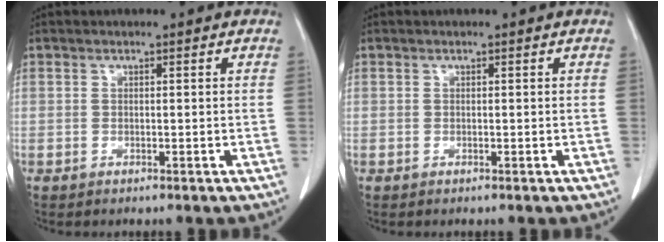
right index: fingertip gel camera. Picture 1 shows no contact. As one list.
[{"total": 0.0}]